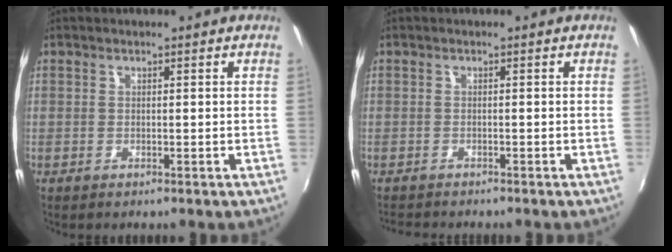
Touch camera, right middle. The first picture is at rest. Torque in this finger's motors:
{"motor_torque": [0.10, -0.10, -0.01, -0.01]}